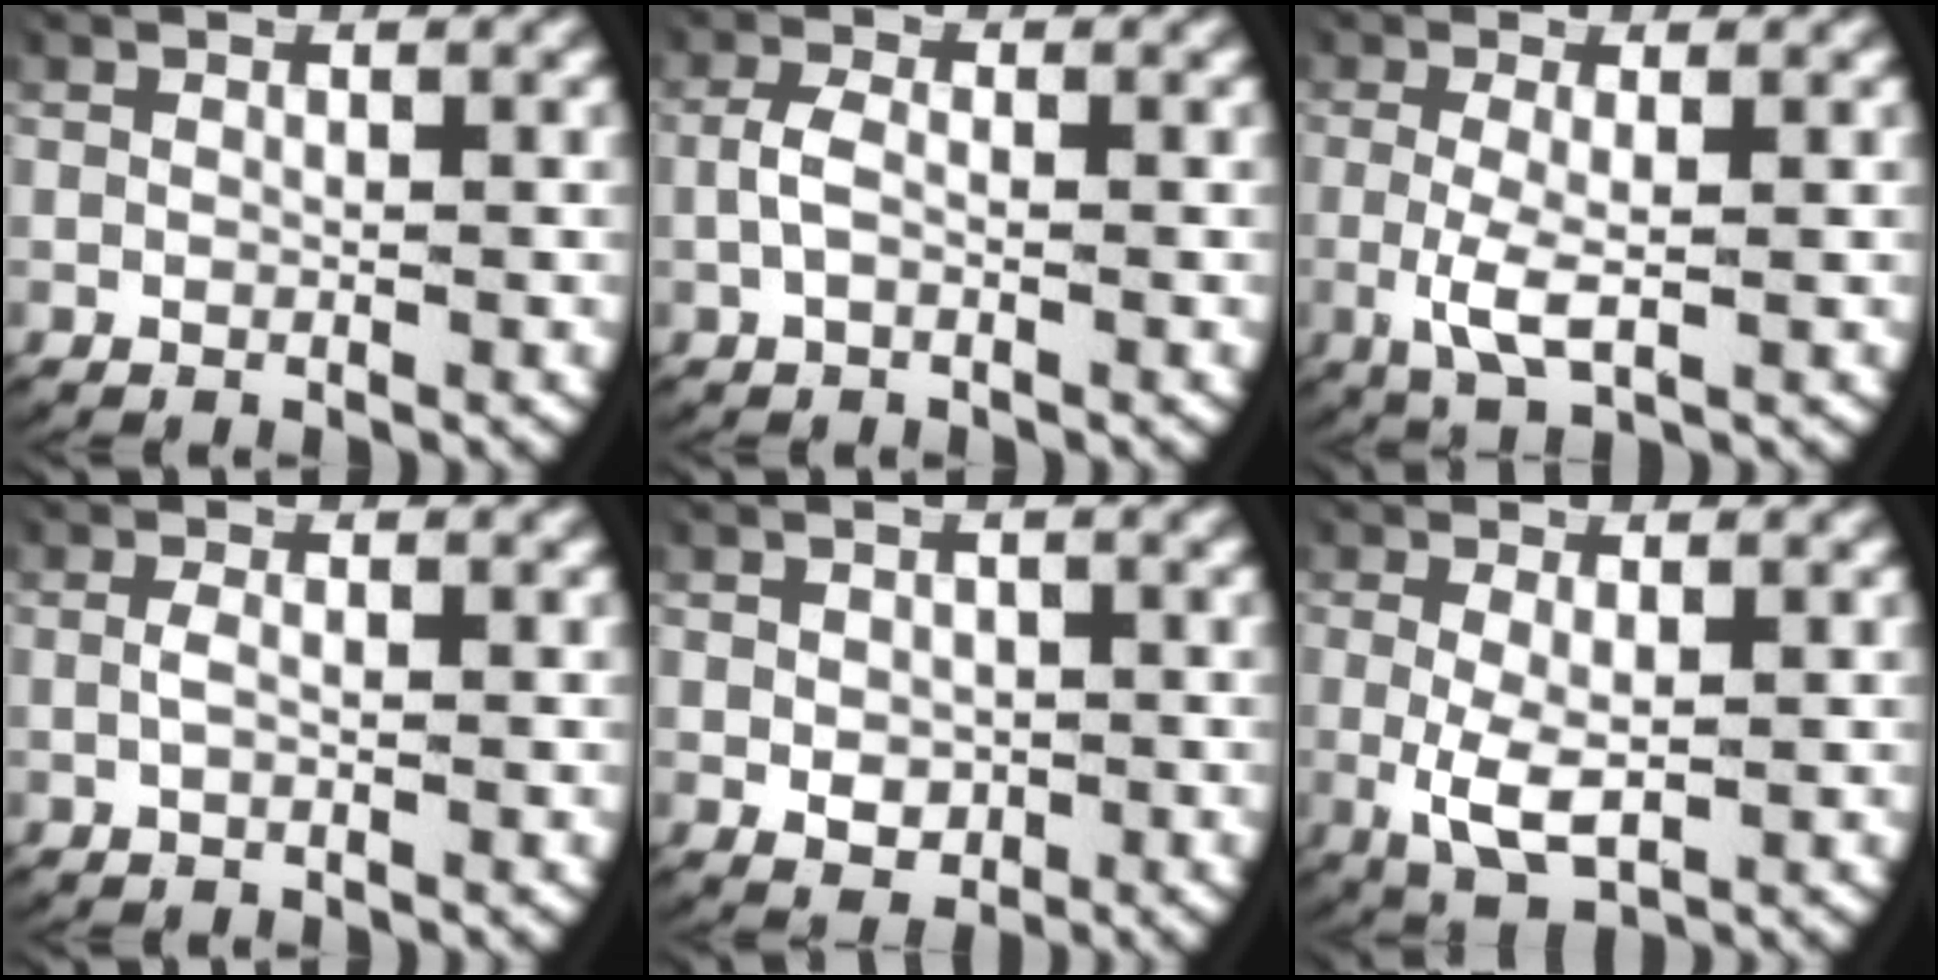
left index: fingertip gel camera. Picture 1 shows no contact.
{"total": 1.8, "force": [-0.4, 0.8, 1.5], "torque": [-0.048, -0.004, -0.005]}
{"total": 3.3, "force": [-0.5, 1.1, 3.1], "torque": [-0.075, -0.016, 0.000]}
{"total": 0.8, "force": [-0.3, 0.0, 0.8], "torque": [-0.027, -0.006, -0.002]}
{"total": 2.1, "force": [-0.7, 1.6, 1.2], "torque": [-0.029, -0.019, 0.003]}
{"total": 4.6, "force": [-0.9, 2.6, 3.7], "torque": [-0.089, -0.025, -0.002]}